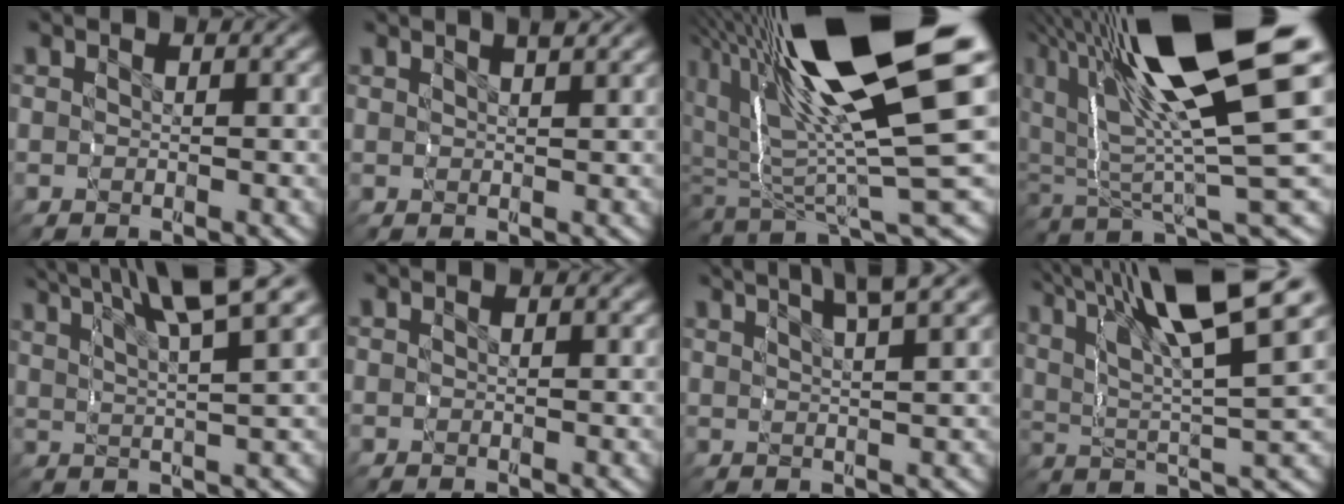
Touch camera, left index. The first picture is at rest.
{"total": 1.7, "force": [1.5, -0.2, 0.8], "torque": [0.001, 0.007, 0.023]}
{"total": 16.9, "force": [4.7, 7.0, 14.6], "torque": [-0.232, 0.012, 0.079]}
{"total": 14.9, "force": [4.9, 5.9, 12.8], "torque": [-0.198, 0.028, 0.074]}
{"total": 6.9, "force": [4.7, 1.6, 4.8], "torque": [-0.055, 0.023, 0.065]}
{"total": 0.0}
{"total": 7.9, "force": [5.9, 2.6, 4.5], "torque": [-0.049, 0.036, 0.078]}
{"total": 9.9, "force": [4.9, 3.9, 7.6], "torque": [-0.114, 0.015, 0.073]}